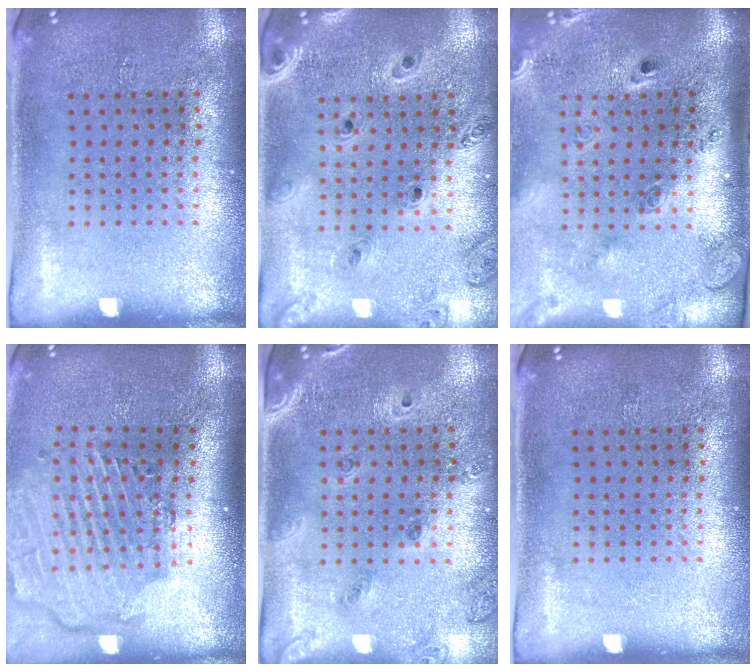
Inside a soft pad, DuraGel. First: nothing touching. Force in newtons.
{"total": 1.4, "press": 1.4, "slide": 0.2}
{"total": 2.8, "press": 1.9, "slide": 2.0}
{"total": 2.8, "press": 2.3, "slide": 1.7}
{"total": 1.4, "press": 1.3, "slide": 0.6}
{"total": 0.0}